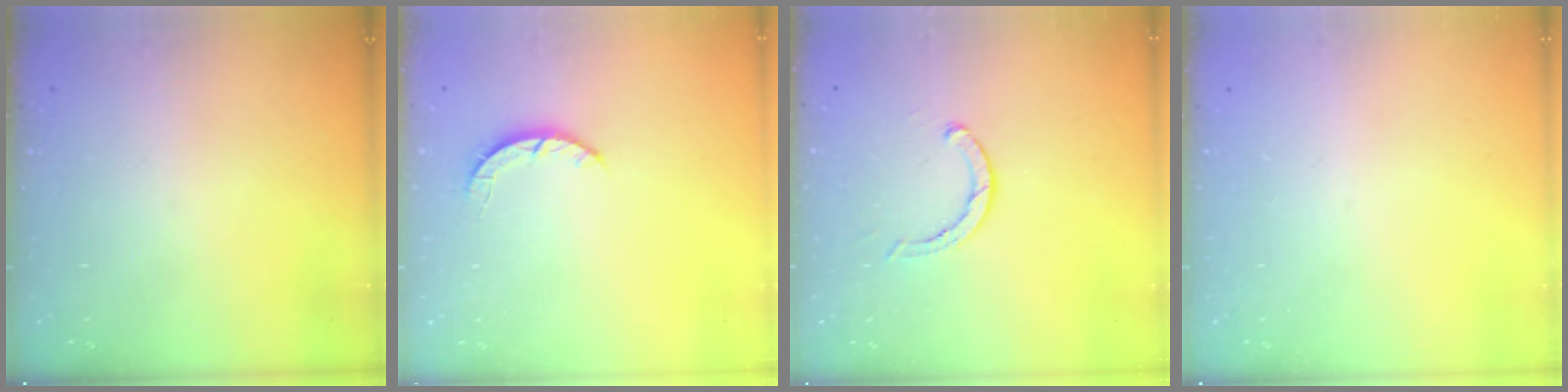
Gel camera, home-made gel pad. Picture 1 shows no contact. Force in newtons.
{"total": 2.5, "press": 2.4, "slide": 0.4}
{"total": 2.8, "press": 2.8, "slide": 0.2}
{"total": 0.0}